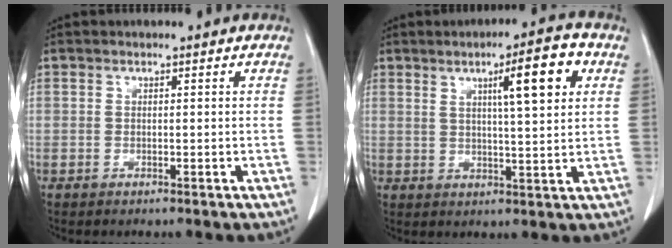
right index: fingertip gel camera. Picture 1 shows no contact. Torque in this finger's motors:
{"motor_torque": [1.36, 0.75, 0.57, 0.12]}